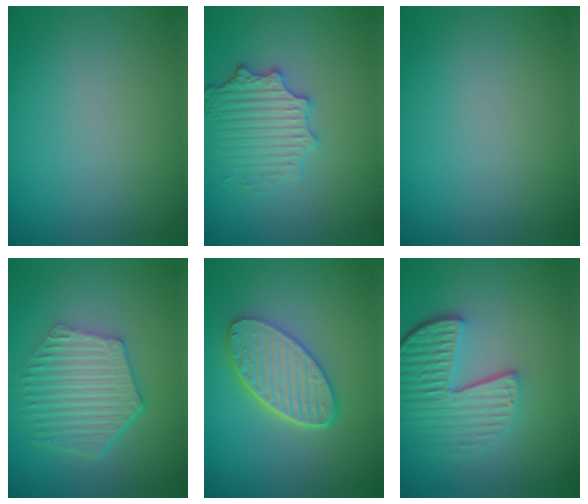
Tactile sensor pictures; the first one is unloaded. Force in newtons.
{"total": 3.5, "press": 3.3, "slide": 1.0}
{"total": 0.0}
{"total": 5.7, "press": 4.2, "slide": 3.9}
{"total": 5.5, "press": 4.4, "slide": 3.3}
{"total": 5.5, "press": 4.1, "slide": 3.6}